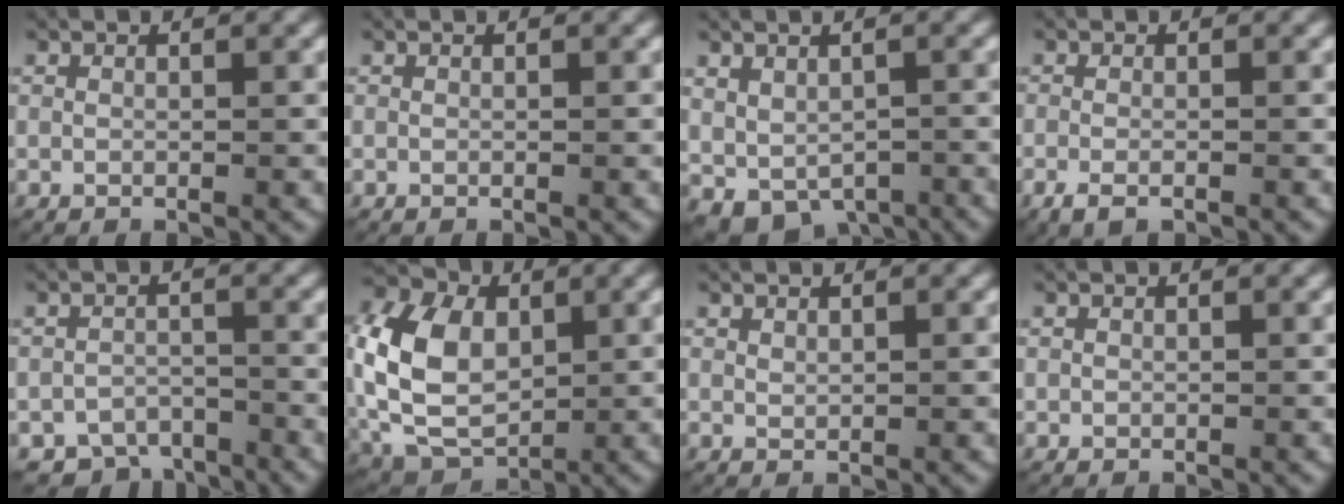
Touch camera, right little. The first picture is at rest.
{"total": 0.0}
{"total": 7.1, "force": [-4.1, 4.9, 3.0], "torque": [-0.057, -0.037, -0.050]}
{"total": 2.1, "force": [-1.4, 0.9, 1.2], "torque": [-0.035, -0.007, -0.020]}
{"total": 6.1, "force": [-4.9, 3.4, 1.2], "torque": [0.003, -0.016, -0.087]}
{"total": 9.8, "force": [-0.3, 7.5, 6.4], "torque": [-0.160, -0.033, 0.009]}
{"total": 0.6, "force": [0.5, 0.3, 0.2], "torque": [-0.005, -0.002, 0.015]}
{"total": 0.5, "force": [0.1, 0.5, 0.1], "torque": [-0.006, -0.001, 0.003]}